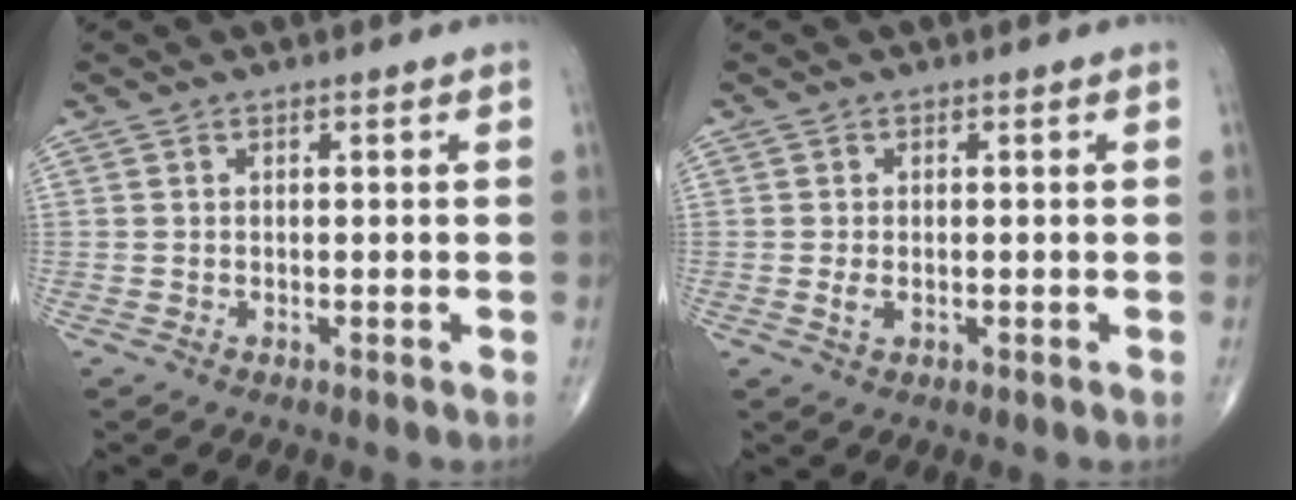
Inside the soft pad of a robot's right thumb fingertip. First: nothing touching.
{"total": 1.6, "force": [-0.3, 0.9, 1.3], "torque": [-0.028, -0.002, -0.005]}